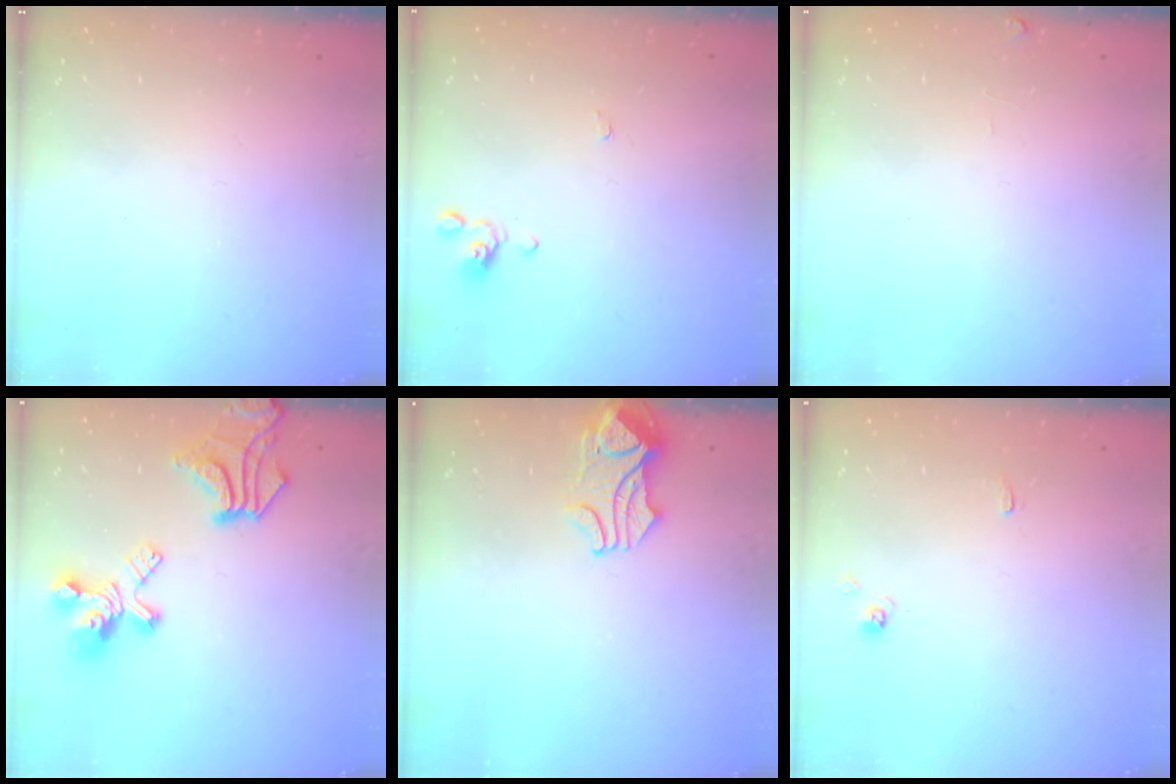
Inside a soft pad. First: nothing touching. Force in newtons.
{"total": 0.0}
{"total": 1.3, "press": 1.2, "slide": 0.5}
{"total": 11.7, "press": 11.5, "slide": 2.2}
{"total": 2.1, "press": 1.8, "slide": 1.0}
{"total": 1.2, "press": 1.2, "slide": 0.3}